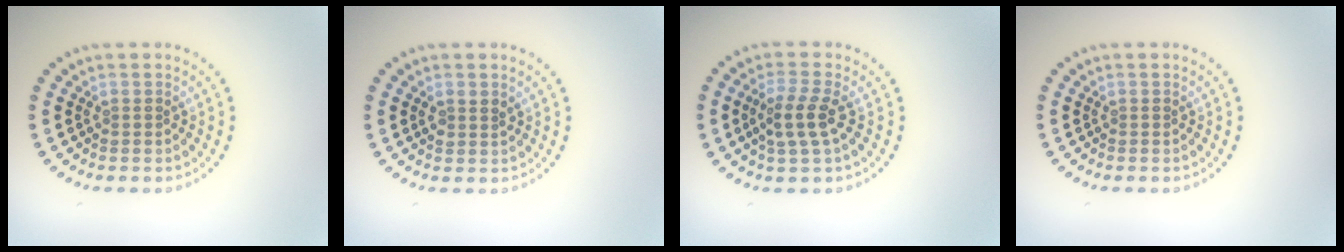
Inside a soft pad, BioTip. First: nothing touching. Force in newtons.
{"total": 1.2, "press": 1.1, "slide": 0.6}
{"total": 2.8, "press": 2.6, "slide": 1.2}
{"total": 0.0}